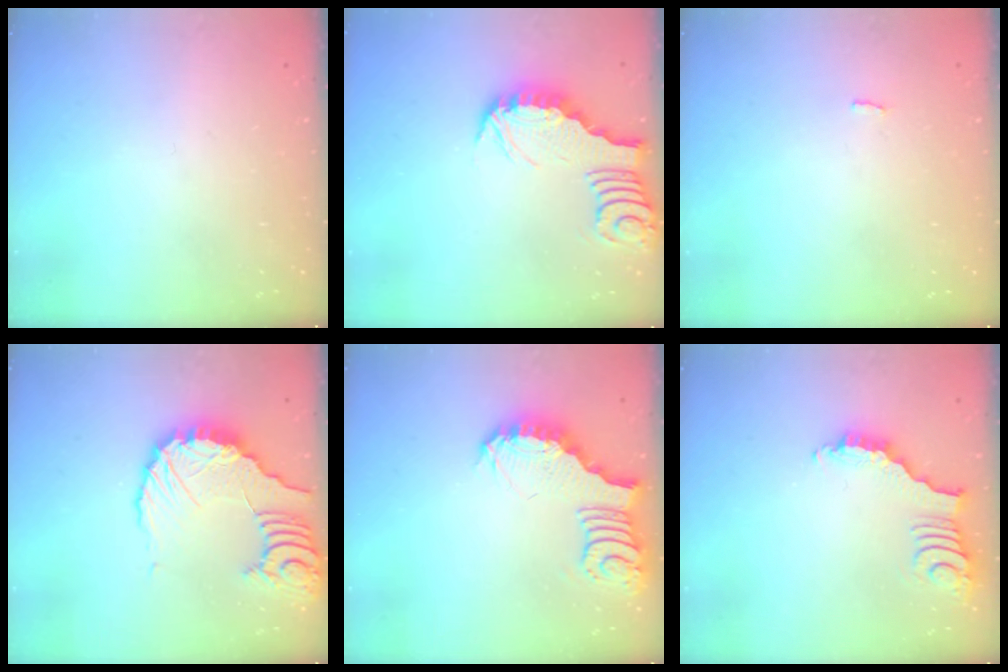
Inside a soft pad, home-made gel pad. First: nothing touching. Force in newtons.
{"total": 3.1, "press": 3.1, "slide": 0.3}
{"total": 2.3, "press": 2.3, "slide": 0.2}
{"total": 11.8, "press": 11.7, "slide": 1.6}
{"total": 3.7, "press": 3.6, "slide": 0.6}
{"total": 3.1, "press": 3.1, "slide": 0.4}